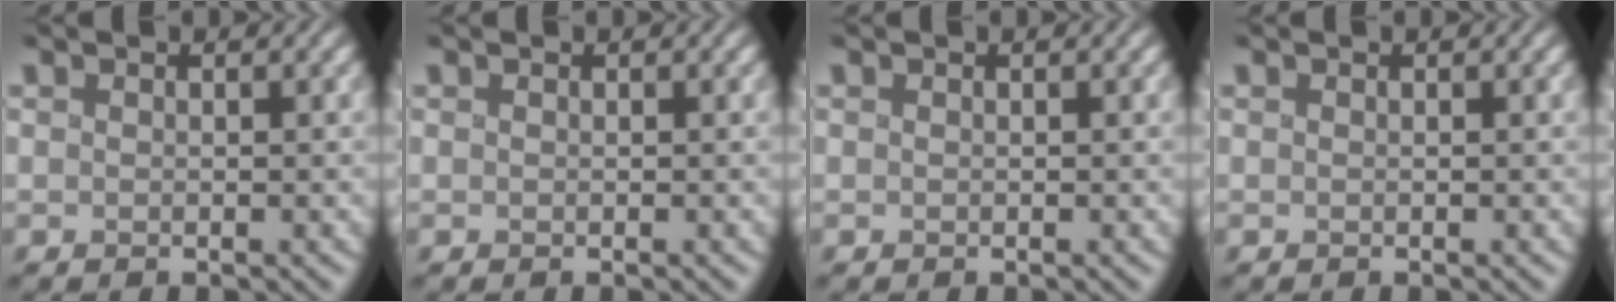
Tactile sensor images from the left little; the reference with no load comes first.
{"total": 0.0}
{"total": 0.0}
{"total": 0.0}